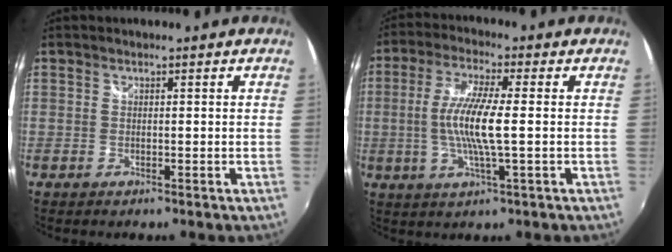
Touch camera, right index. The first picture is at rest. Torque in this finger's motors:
{"motor_torque": [1.15, 0.02, 0.81, 0.21]}